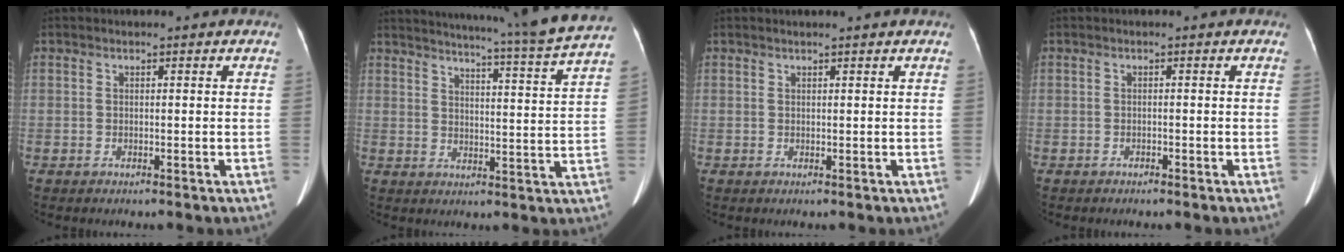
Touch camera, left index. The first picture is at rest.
{"total": 19.6, "force": [17.5, -2.5, 8.4], "torque": [-0.141, -0.059, 0.217]}
{"total": 1.1, "force": [0.9, -0.3, 0.6], "torque": [-0.014, 0.008, 0.021]}
{"total": 0.6, "force": [-0.5, 0.2, 0.1], "torque": [-0.007, -0.001, -0.010]}